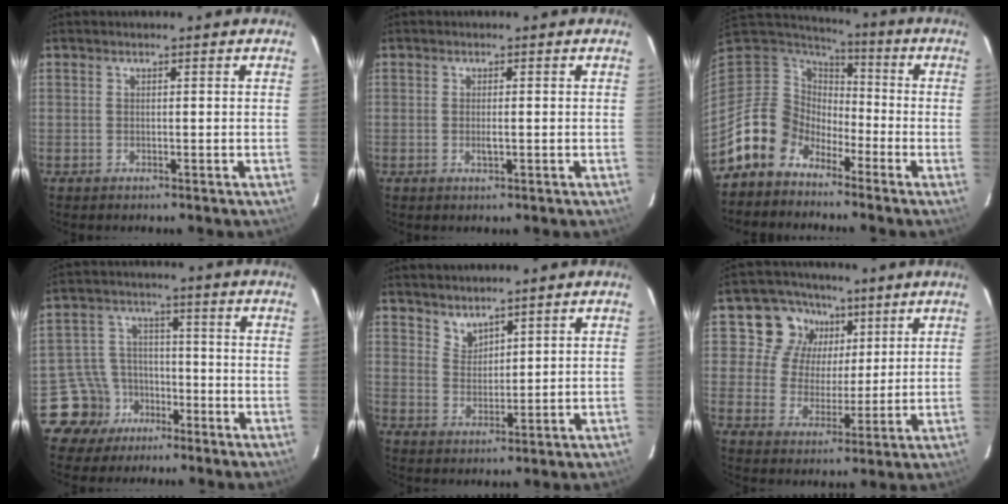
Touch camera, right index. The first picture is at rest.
{"total": 1.5, "force": [-0.4, 0.3, 1.4], "torque": [-0.026, -0.003, -0.005]}
{"total": 10.9, "force": [-7.6, 7.6, 1.8], "torque": [-0.053, 0.029, -0.147]}
{"total": 8.4, "force": [-5.4, 6.3, 0.1], "torque": [-0.024, 0.031, -0.093]}
{"total": 3.7, "force": [3.3, 1.4, 0.7], "torque": [-0.010, 0.000, 0.065]}
{"total": 9.8, "force": [5.0, 8.3, 1.7], "torque": [-0.029, 0.005, 0.081]}